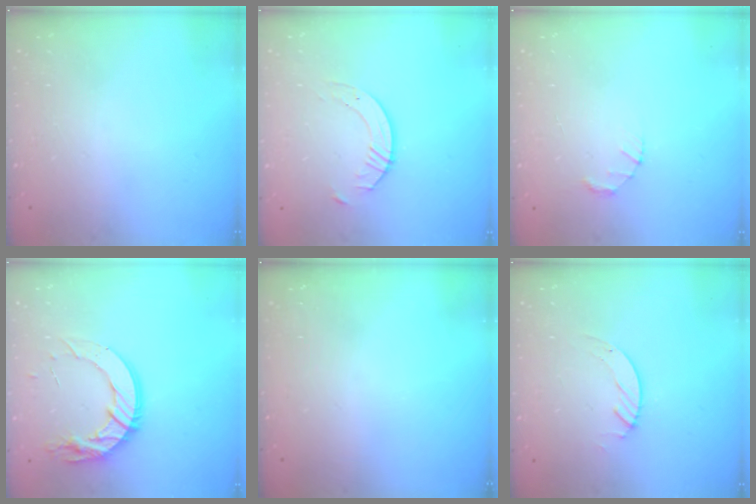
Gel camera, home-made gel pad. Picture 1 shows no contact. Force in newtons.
{"total": 5.0, "press": 5.0, "slide": 0.5}
{"total": 1.5, "press": 1.5, "slide": 0.3}
{"total": 13.8, "press": 13.8, "slide": 1.0}
{"total": 0.0}
{"total": 2.1, "press": 2.1, "slide": 0.2}